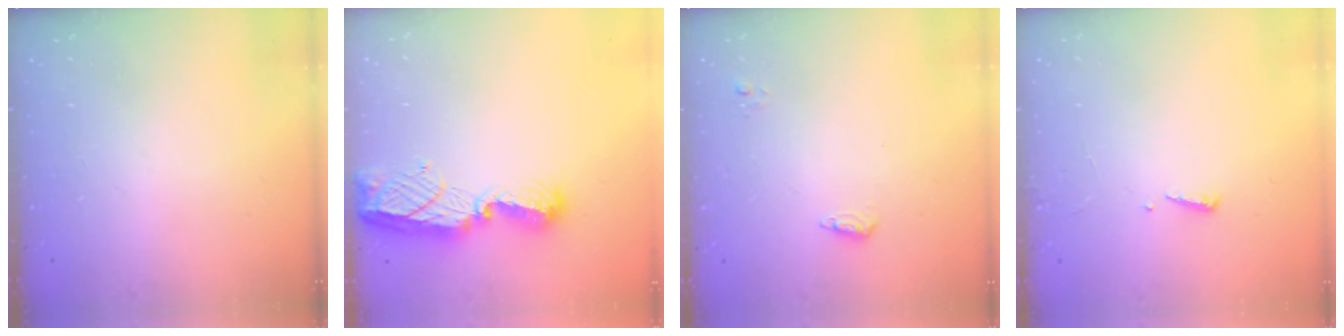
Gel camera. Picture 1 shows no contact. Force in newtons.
{"total": 13.5, "press": 13.5, "slide": 0.9}
{"total": 5.2, "press": 5.1, "slide": 1.0}
{"total": 2.4, "press": 2.4, "slide": 0.2}